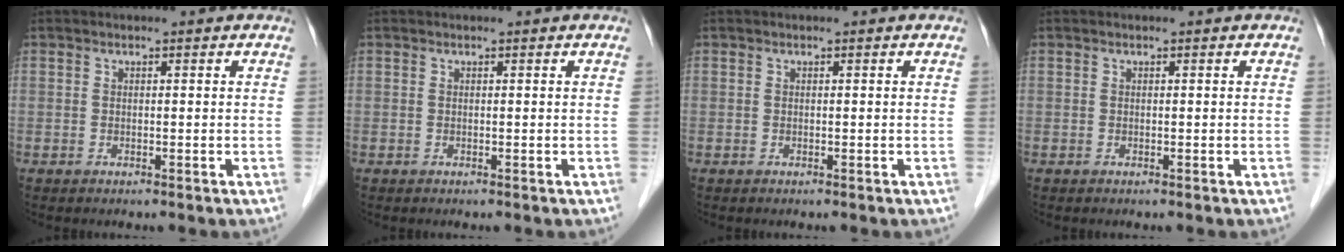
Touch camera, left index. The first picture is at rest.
{"total": 0.0}
{"total": 0.0}
{"total": 0.0}